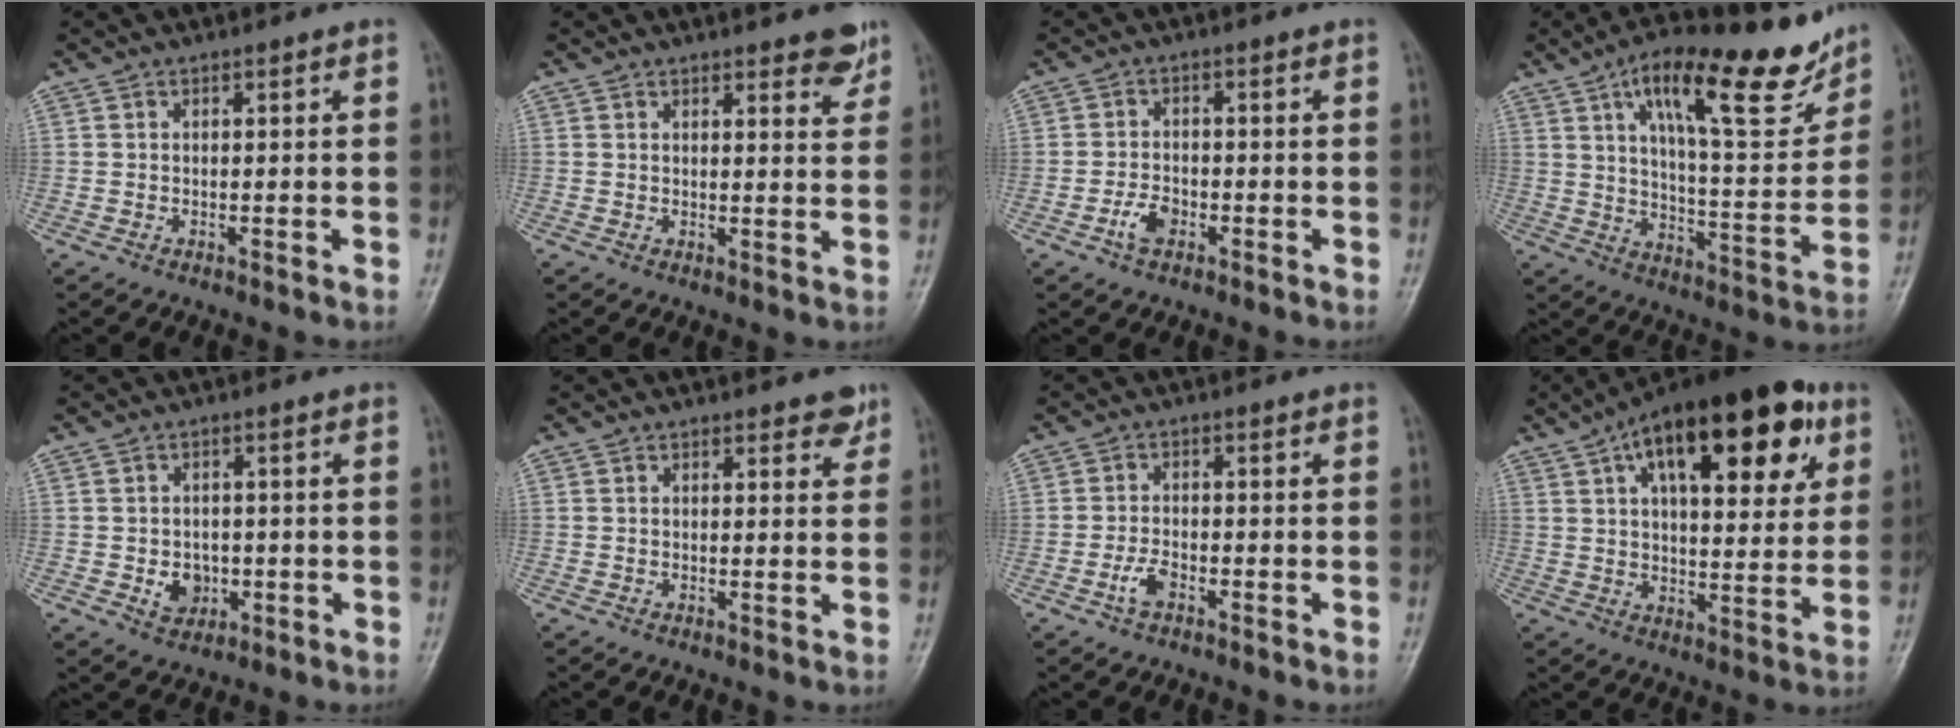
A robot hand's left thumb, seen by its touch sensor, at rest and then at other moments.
{"total": 4.7, "force": [3.3, 1.4, 3.1], "torque": [-0.020, -0.020, 0.039]}
{"total": 3.7, "force": [-1.8, 2.2, 2.3], "torque": [-0.041, 0.012, -0.035]}
{"total": 21.9, "force": [13.3, 6.9, 15.9], "torque": [-0.200, -0.051, 0.208]}
{"total": 4.6, "force": [-0.9, 3.8, 2.4], "torque": [-0.017, 0.004, -0.007]}
{"total": 3.0, "force": [2.1, 1.2, 1.7], "torque": [-0.003, -0.010, 0.024]}
{"total": 3.1, "force": [-1.6, 1.5, 2.1], "torque": [-0.046, 0.011, -0.033]}
{"total": 24.5, "force": [11.0, 10.5, 19.2], "torque": [-0.267, 0.000, 0.164]}